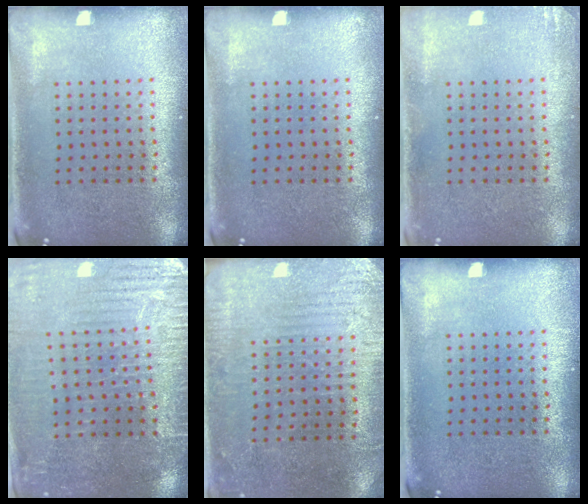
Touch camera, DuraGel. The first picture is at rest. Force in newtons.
{"total": 0.0}
{"total": 1.1, "press": 1.1, "slide": 0.1}
{"total": 3.5, "press": 3.4, "slide": 0.7}
{"total": 2.9, "press": 2.7, "slide": 0.9}
{"total": 0.0}